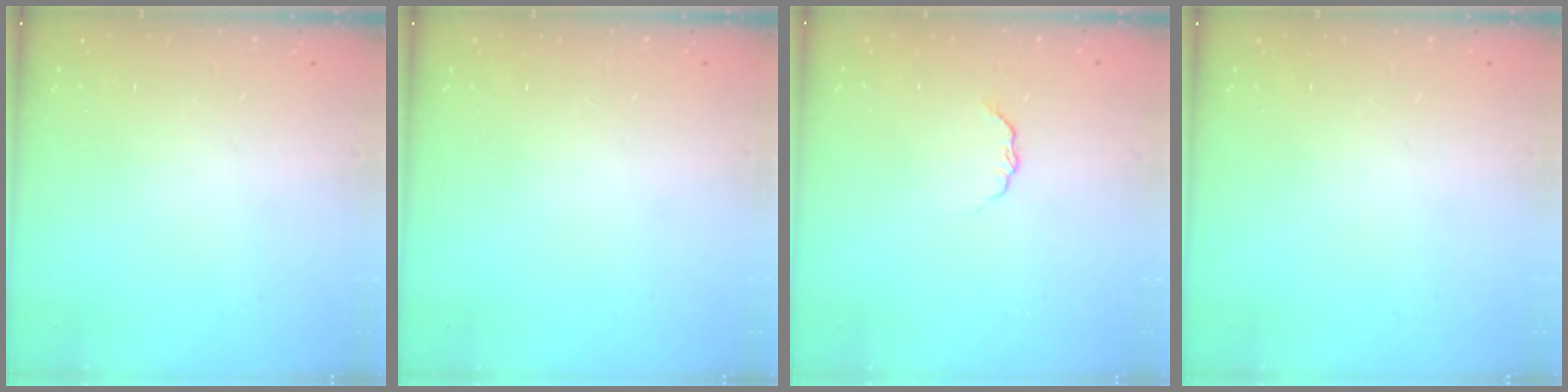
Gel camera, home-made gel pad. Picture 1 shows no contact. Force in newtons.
{"total": 0.0}
{"total": 3.2, "press": 3.2, "slide": 0.4}
{"total": 0.0}